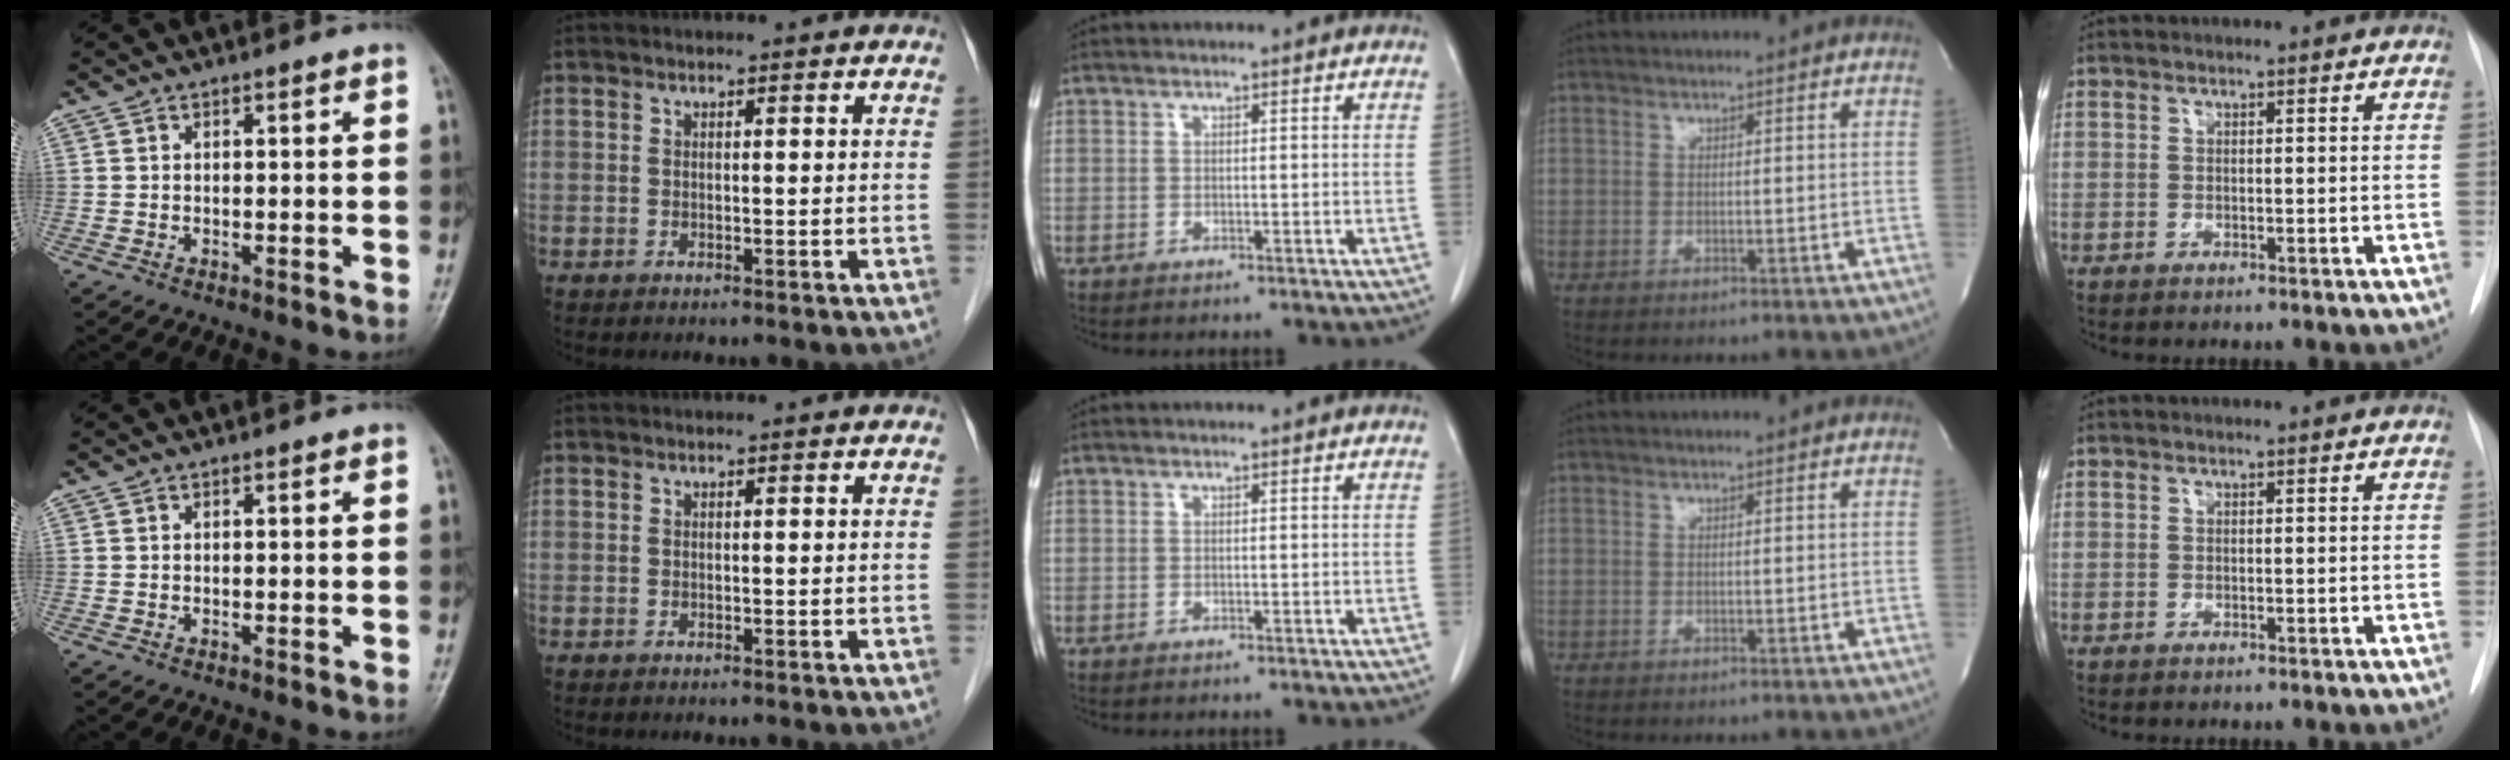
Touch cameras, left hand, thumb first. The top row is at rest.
{}